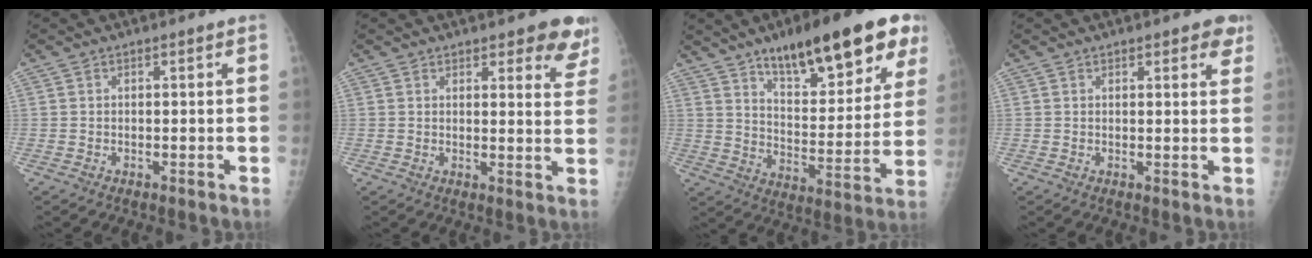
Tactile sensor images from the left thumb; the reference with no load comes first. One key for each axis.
{"total": 7.6, "fx": 6.0, "fy": 3.0, "fz": 3.7, "tx": -0.001, "ty": -0.032, "tz": 0.057}
{"total": 23.2, "fx": 14.2, "fy": 7.6, "fz": 16.6, "tx": -0.200, "ty": -0.049, "tz": 0.216}
{"total": 3.8, "fx": 2.4, "fy": 1.7, "fz": 2.4, "tx": -0.006, "ty": -0.009, "tz": 0.025}